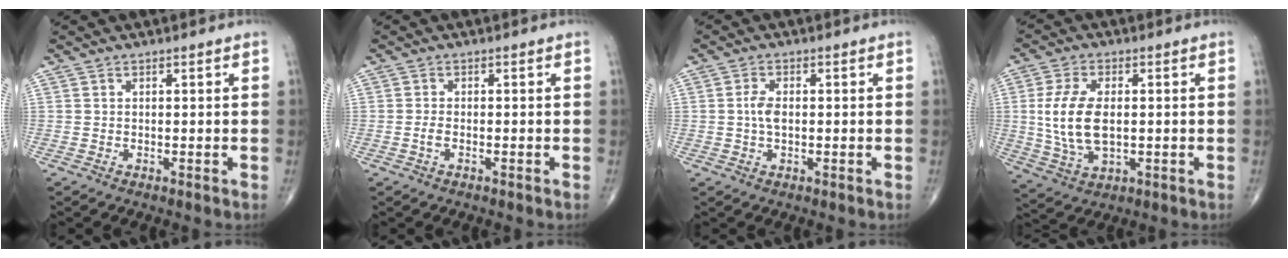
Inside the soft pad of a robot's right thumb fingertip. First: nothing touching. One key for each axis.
{"total": 1.2, "fx": -0.5, "fy": 0.5, "fz": 1.0, "tx": -0.024, "ty": 0.001, "tz": -0.010}
{"total": 3.0, "fx": -0.1, "fy": 1.6, "fz": 2.6, "tx": -0.055, "ty": 0.003, "tz": -0.005}
{"total": 11.2, "fx": 0.2, "fy": 6.2, "fz": 9.3, "tx": -0.193, "ty": -0.004, "tz": 0.010}